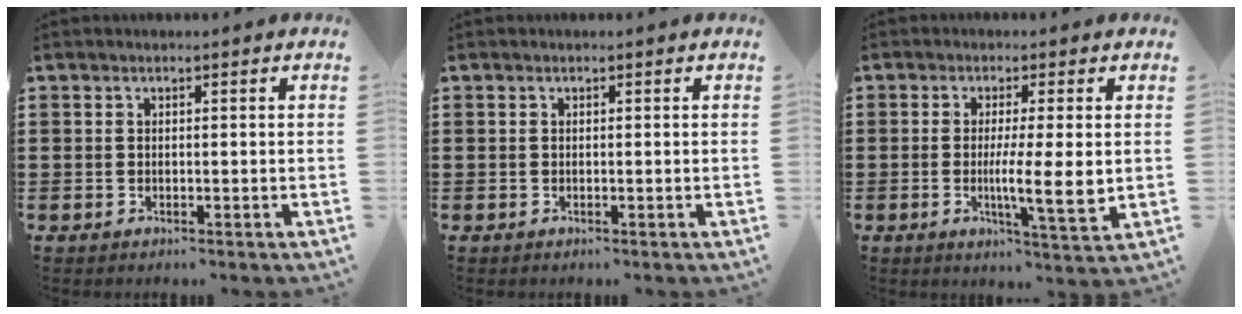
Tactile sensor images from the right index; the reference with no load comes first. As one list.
[{"total": 0.0}, {"total": 7.1, "force": [-0.3, 0.6, 7.1], "torque": [-0.117, -0.015, -0.006]}]